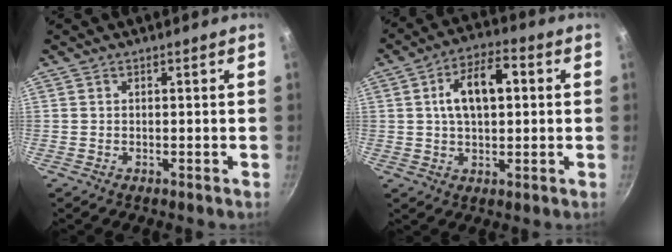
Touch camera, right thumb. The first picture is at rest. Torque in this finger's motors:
{"motor_torque": [1.44, 1.61, 0.79, -0.25, 0.10]}